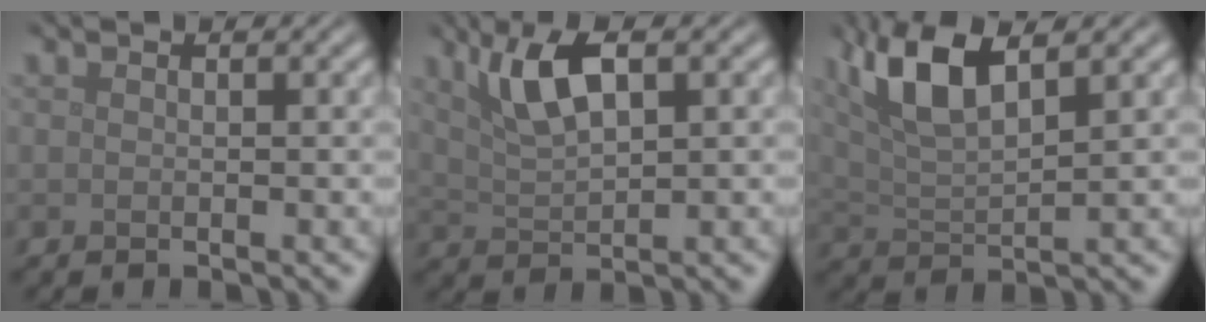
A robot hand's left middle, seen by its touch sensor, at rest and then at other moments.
{"total": 4.6, "force": [2.1, 1.6, 3.7], "torque": [-0.076, 0.005, 0.041]}
{"total": 6.5, "force": [3.4, 2.1, 5.2], "torque": [-0.104, 0.014, 0.065]}